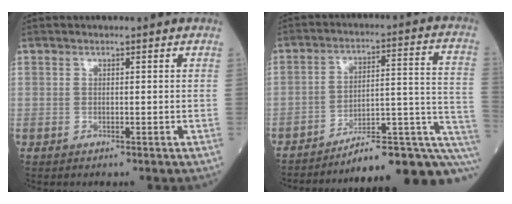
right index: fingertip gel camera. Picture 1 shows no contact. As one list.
[{"total": 17.1, "force": [-12.9, 1.9, 11.1], "torque": [-0.085, 0.055, -0.175]}]